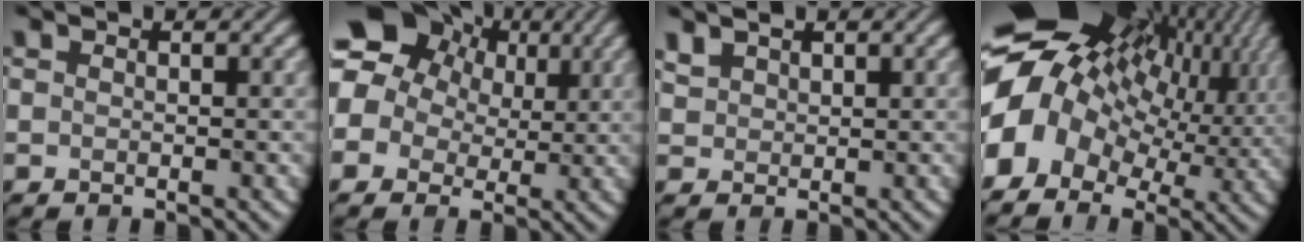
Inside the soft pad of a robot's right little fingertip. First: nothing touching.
{"total": 13.8, "force": [5.3, 11.3, 5.9], "torque": [-0.123, 0.030, 0.073]}
{"total": 1.5, "force": [1.2, 0.9, 0.4], "torque": [-0.014, 0.002, 0.025]}
{"total": 17.4, "force": [2.6, 12.4, 11.9], "torque": [-0.235, -0.001, 0.067]}